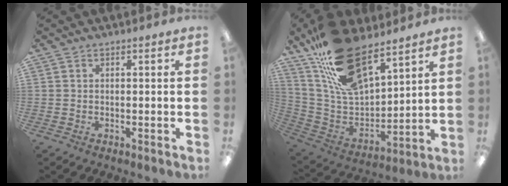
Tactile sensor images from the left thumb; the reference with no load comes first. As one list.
[{"total": 21.6, "force": [15.4, 8.9, 12.2], "torque": [-0.233, -0.082, 0.283]}]